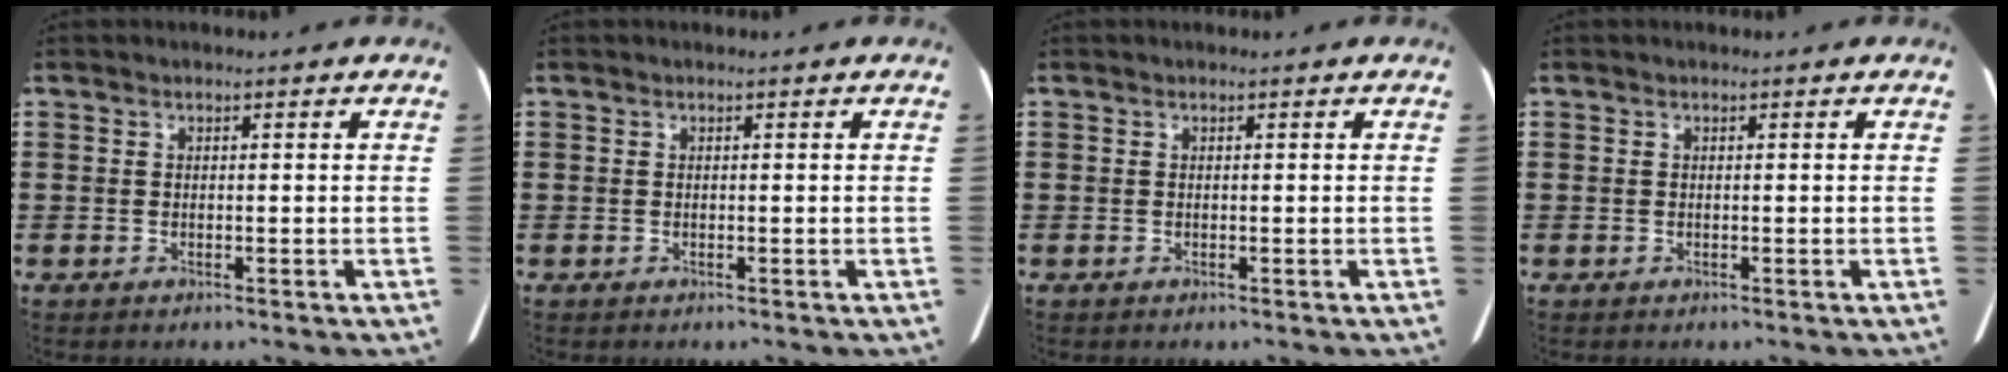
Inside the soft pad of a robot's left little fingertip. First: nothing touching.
{"total": 0.0}
{"total": 0.0}
{"total": 0.0}